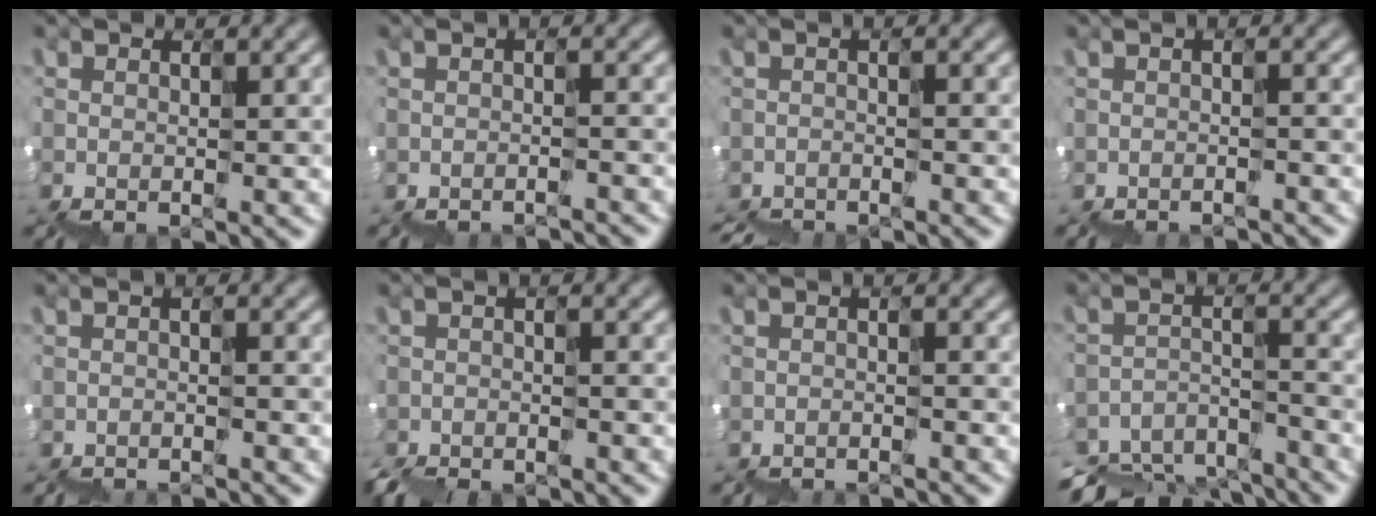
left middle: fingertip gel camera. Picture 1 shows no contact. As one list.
[{"total": 3.3, "force": [-3.2, 0.5, 0.5], "torque": [0.004, 0.013, -0.034]}, {"total": 2.5, "force": [-2.4, 0.0, 0.3], "torque": [0.000, 0.003, -0.033]}, {"total": 2.5, "force": [-2.5, 0.2, 0.3], "torque": [0.007, 0.005, -0.026]}, {"total": 1.7, "force": [-1.6, -0.1, -0.1], "torque": [0.009, -0.002, -0.021]}, {"total": 3.4, "force": [-3.4, 0.4, 0.4], "torque": [-0.008, 0.001, -0.045]}, {"total": 2.1, "force": [-2.1, 0.0, 0.0], "torque": [0.010, 0.002, -0.024]}, {"total": 6.9, "force": [-6.7, 1.5, 0.6], "torque": [-0.025, 0.000, -0.101]}]